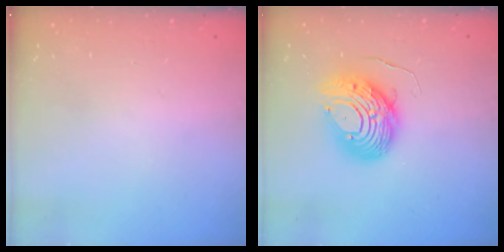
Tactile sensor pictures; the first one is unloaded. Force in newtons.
{"total": 12.1, "press": 12.1, "slide": 1.4}